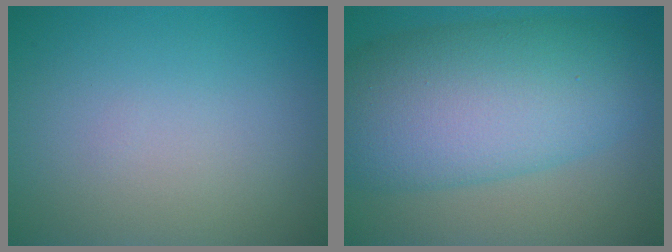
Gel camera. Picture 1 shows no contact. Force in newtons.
{"total": 11.4, "press": 11.4, "slide": 0.2}